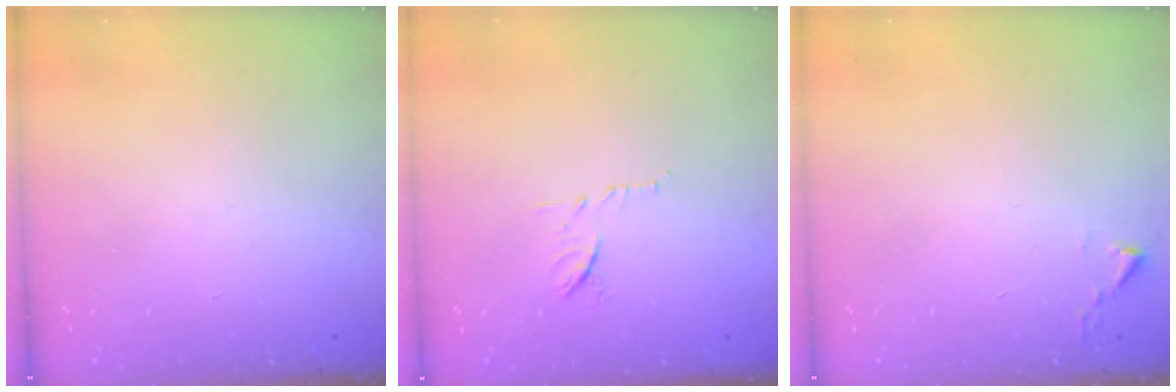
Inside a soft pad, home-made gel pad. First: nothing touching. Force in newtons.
{"total": 7.8, "press": 7.8, "slide": 0.3}
{"total": 2.4, "press": 2.4, "slide": 0.3}